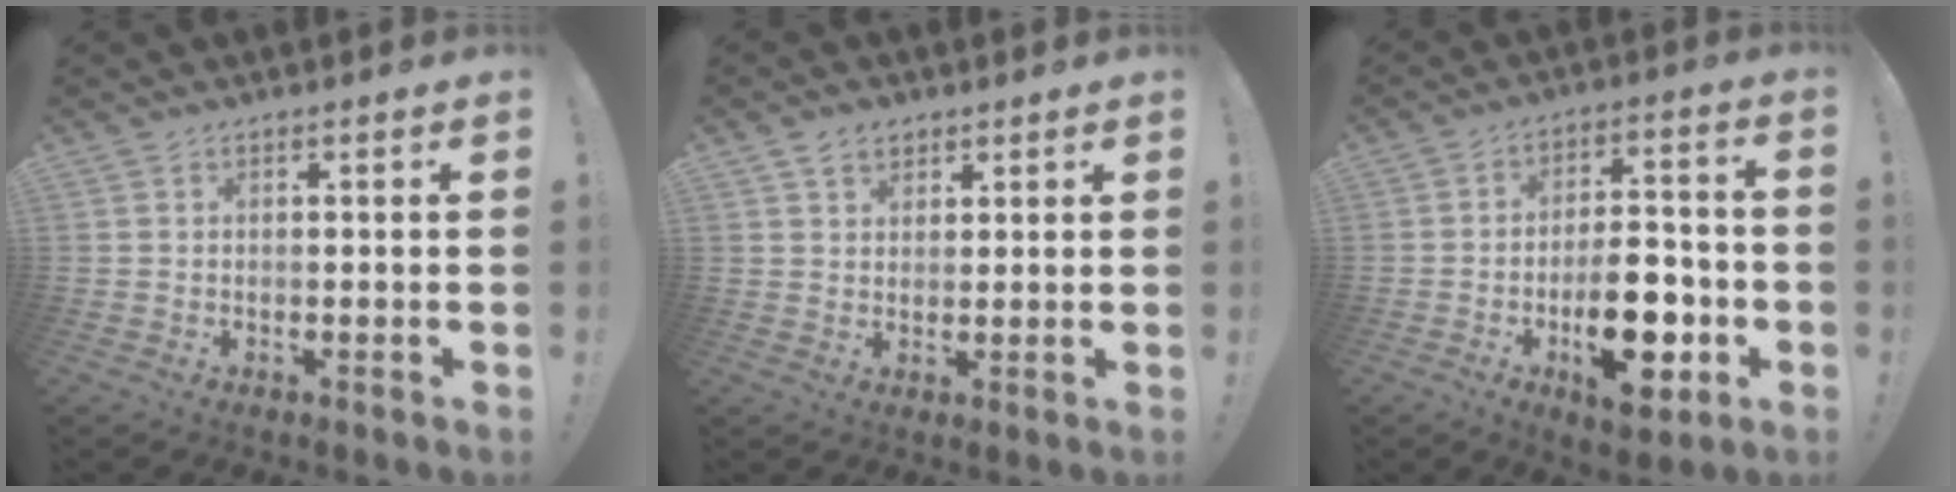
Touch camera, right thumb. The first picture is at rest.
{"total": 4.1, "force": [2.7, 2.9, 1.3], "torque": [-0.013, -0.007, 0.048]}
{"total": 16.5, "force": [-5.8, 8.1, 13.1], "torque": [-0.184, 0.031, -0.089]}